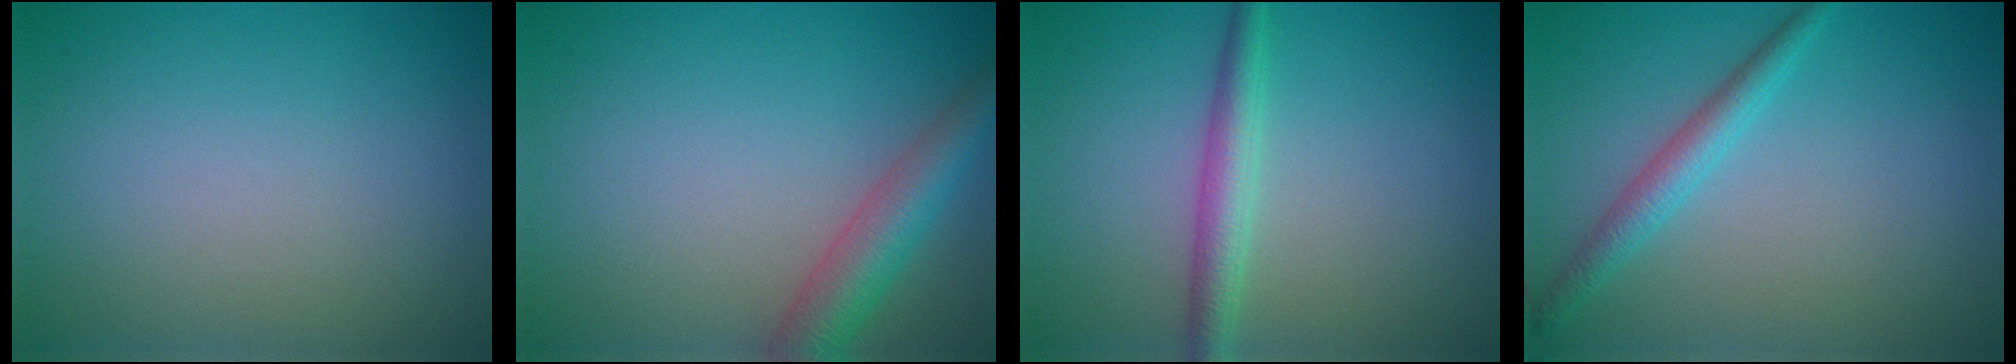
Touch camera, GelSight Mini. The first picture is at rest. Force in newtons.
{"total": 4.3, "press": 4.3, "slide": 0.3}
{"total": 2.7, "press": 2.7, "slide": 0.1}
{"total": 2.3, "press": 2.3, "slide": 0.2}